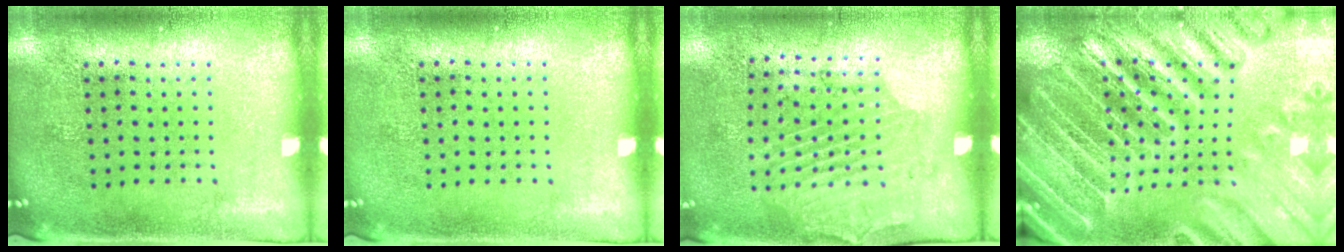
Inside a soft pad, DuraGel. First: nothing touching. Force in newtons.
{"total": 0.0}
{"total": 1.8, "press": 1.2, "slide": 1.3}
{"total": 4.9, "press": 4.4, "slide": 2.1}